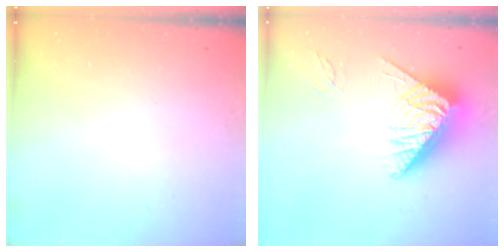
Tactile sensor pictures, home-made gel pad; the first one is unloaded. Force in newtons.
{"total": 12.6, "press": 12.5, "slide": 1.7}